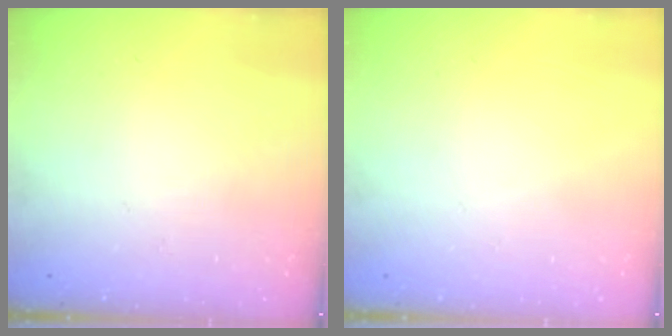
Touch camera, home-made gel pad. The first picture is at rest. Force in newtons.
{"total": 0.0}